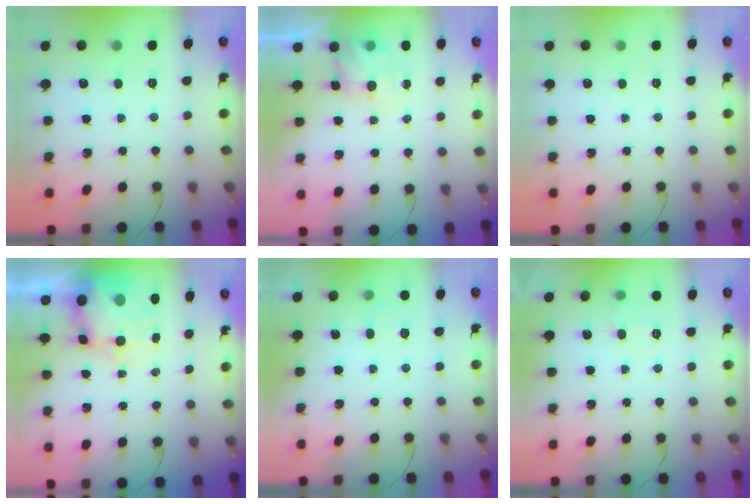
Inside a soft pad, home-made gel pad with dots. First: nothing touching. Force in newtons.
{"total": 3.3, "press": 3.2, "slide": 0.9}
{"total": 0.0}
{"total": 8.4, "press": 8.1, "slide": 1.9}
{"total": 6.2, "press": 6.0, "slide": 1.5}
{"total": 6.4, "press": 6.2, "slide": 1.6}